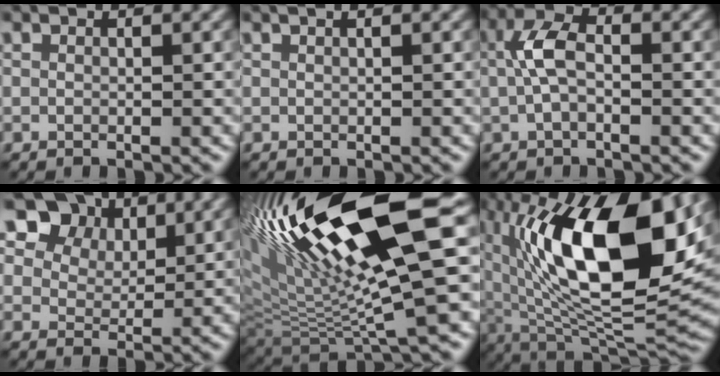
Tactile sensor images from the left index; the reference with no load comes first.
{"total": 1.3, "force": [0.8, 0.5, 1.0], "torque": [-0.006, -0.006, 0.003]}
{"total": 3.4, "force": [0.0, 1.8, 3.0], "torque": [-0.066, 0.009, -0.007]}
{"total": 7.0, "force": [4.4, 4.6, 2.9], "torque": [-0.067, -0.008, 0.083]}
{"total": 16.8, "force": [6.3, 4.2, 14.9], "torque": [-0.276, 0.008, 0.115]}
{"total": 16.6, "force": [4.3, 7.4, 14.2], "torque": [-0.230, 0.002, 0.066]}